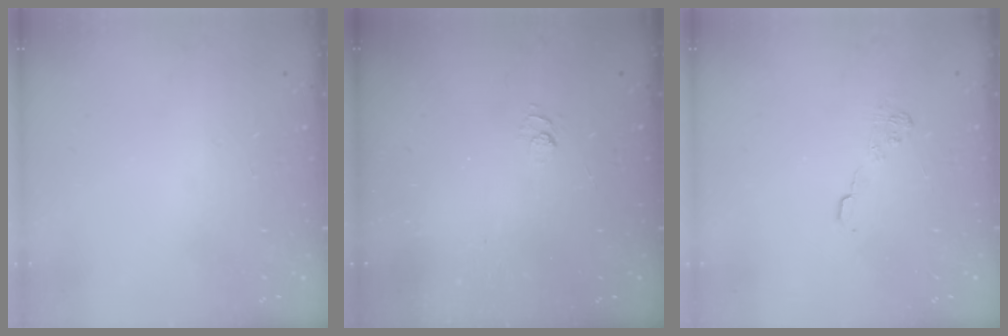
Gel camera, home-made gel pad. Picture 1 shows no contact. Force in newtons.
{"total": 2.5, "press": 2.0, "slide": 1.4}
{"total": 7.6, "press": 7.5, "slide": 1.0}